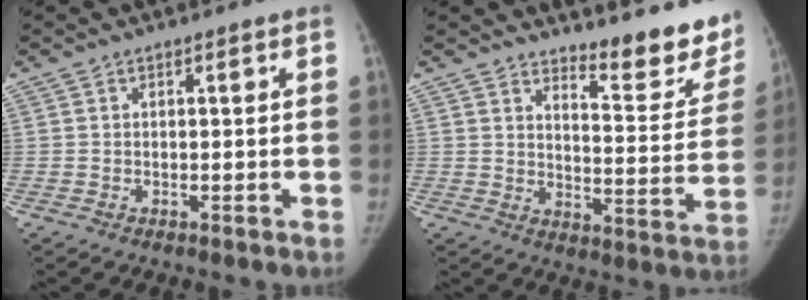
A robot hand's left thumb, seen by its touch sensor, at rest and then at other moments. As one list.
[{"total": 14.2, "force": [12.7, 3.6, 5.2], "torque": [-0.029, -0.127, 0.156]}]